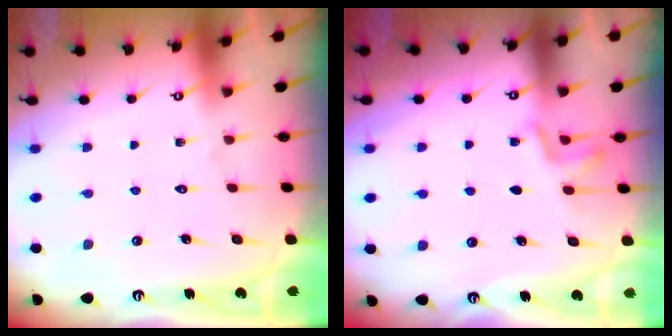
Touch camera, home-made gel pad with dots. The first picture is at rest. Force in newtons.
{"total": 3.6, "press": 3.4, "slide": 1.2}